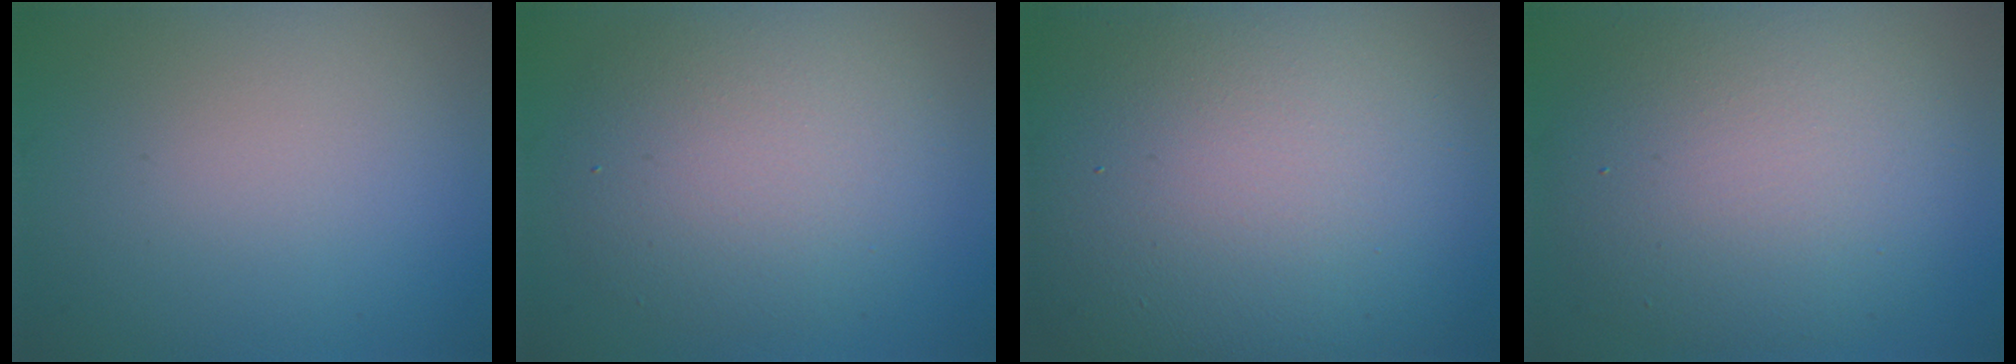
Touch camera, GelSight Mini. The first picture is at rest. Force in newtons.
{"total": 6.0, "press": 6.0, "slide": 0.2}
{"total": 19.3, "press": 19.3, "slide": 0.6}
{"total": 9.2, "press": 9.1, "slide": 0.8}